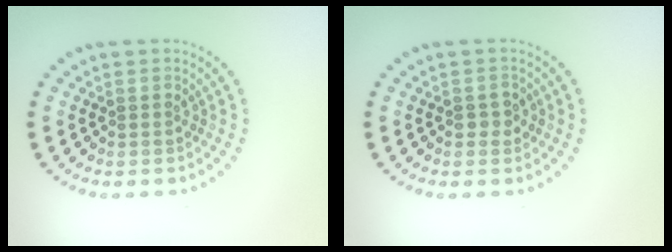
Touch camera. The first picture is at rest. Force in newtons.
{"total": 1.2, "press": 1.2, "slide": 0.0}